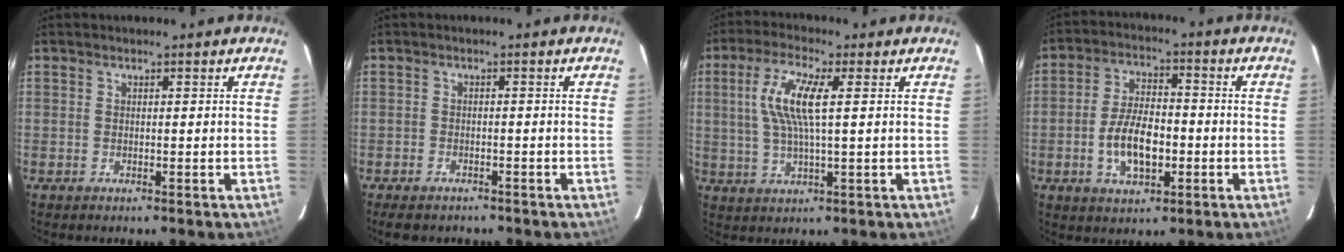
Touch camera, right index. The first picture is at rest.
{"total": 4.3, "force": [-3.4, 2.3, 1.5], "torque": [-0.040, -0.004, -0.049]}
{"total": 9.3, "force": [1.9, 1.8, 8.9], "torque": [-0.179, 0.008, 0.037]}
{"total": 9.8, "force": [-2.5, 4.7, 8.1], "torque": [-0.162, 0.004, -0.040]}